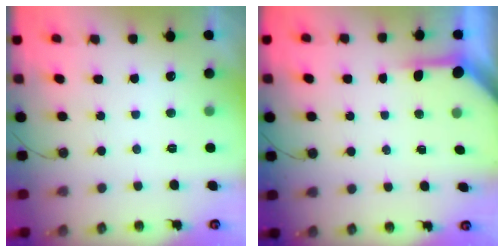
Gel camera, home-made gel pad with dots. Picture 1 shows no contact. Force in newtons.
{"total": 4.0, "press": 4.0, "slide": 0.5}